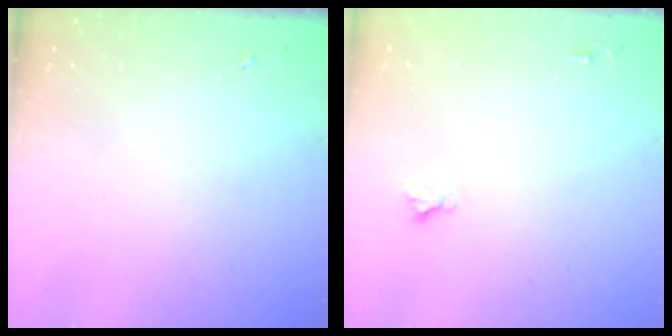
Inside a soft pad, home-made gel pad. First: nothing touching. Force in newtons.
{"total": 2.7, "press": 2.7, "slide": 0.2}